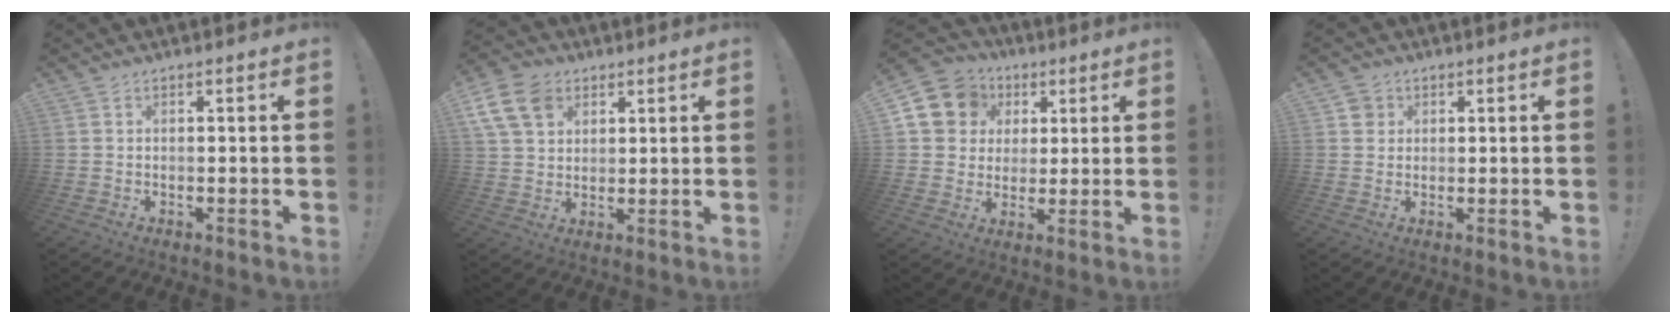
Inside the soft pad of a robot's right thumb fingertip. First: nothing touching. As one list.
[{"total": 11.8, "force": [5.4, 8.7, 5.8], "torque": [-0.111, -0.024, 0.107]}, {"total": 12.2, "force": [4.0, 10.8, 4.0], "torque": [-0.054, -0.010, 0.085]}, {"total": 3.2, "force": [1.1, 3.0, 0.6], "torque": [-0.004, 0.003, 0.021]}]